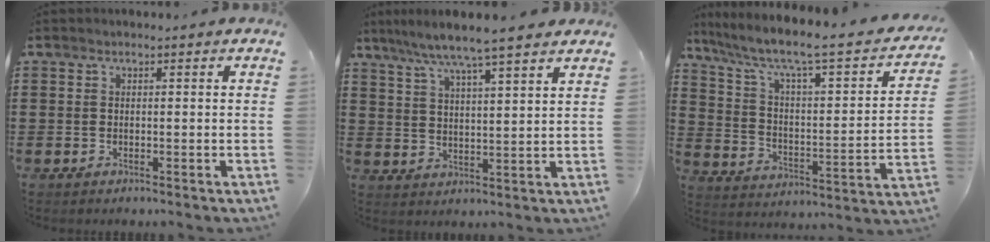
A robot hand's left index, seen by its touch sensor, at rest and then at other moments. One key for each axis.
{"total": 5.9, "fx": 5.0, "fy": -0.6, "fz": 3.1, "tx": -0.079, "ty": -0.025, "tz": 0.084}
{"total": 5.8, "fx": 3.6, "fy": 1.0, "fz": 4.4, "tx": -0.103, "ty": -0.034, "tz": 0.048}